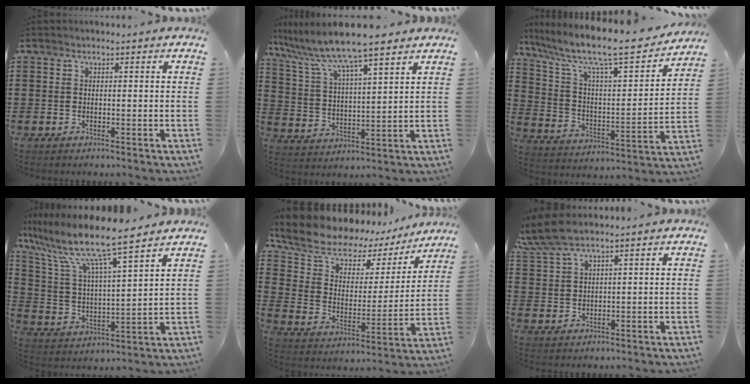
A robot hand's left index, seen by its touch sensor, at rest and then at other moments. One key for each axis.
{"total": 8.3, "fx": 7.1, "fy": -0.1, "fz": 4.3, "tx": -0.113, "ty": -0.039, "tz": 0.115}
{"total": 10.4, "fx": 8.6, "fy": 1.4, "fz": 5.7, "tx": -0.141, "ty": -0.063, "tz": 0.138}
{"total": 10.0, "fx": 8.4, "fy": 0.3, "fz": 5.5, "tx": -0.141, "ty": -0.051, "tz": 0.138}
{"total": 9.2, "fx": 7.4, "fy": 4.6, "fz": 3.1, "tx": -0.096, "ty": -0.044, "tz": 0.127}
{"total": 5.0, "fx": 3.8, "fy": 0.6, "fz": 3.3, "tx": -0.082, "ty": -0.005, "tz": 0.065}